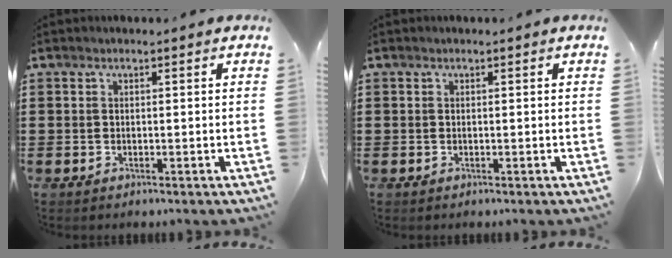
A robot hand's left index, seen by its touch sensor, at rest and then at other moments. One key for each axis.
{"total": 0.0}